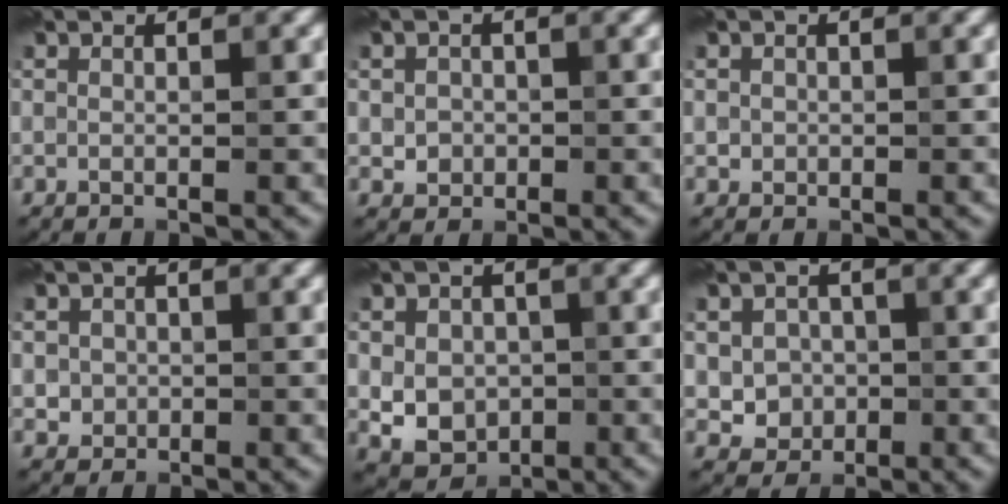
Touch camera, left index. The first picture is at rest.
{"total": 1.6, "force": [-0.1, 1.5, 0.6], "torque": [-0.006, -0.003, -0.003]}
{"total": 0.7, "force": [0.1, 0.7, 0.1], "torque": [0.005, -0.002, -0.001]}
{"total": 1.5, "force": [0.0, 1.5, 0.3], "torque": [0.006, -0.005, 0.001]}
{"total": 4.9, "force": [-0.4, 4.1, 2.8], "torque": [-0.036, -0.004, -0.010]}
{"total": 2.8, "force": [-0.2, 2.6, 1.1], "torque": [-0.013, -0.002, -0.007]}